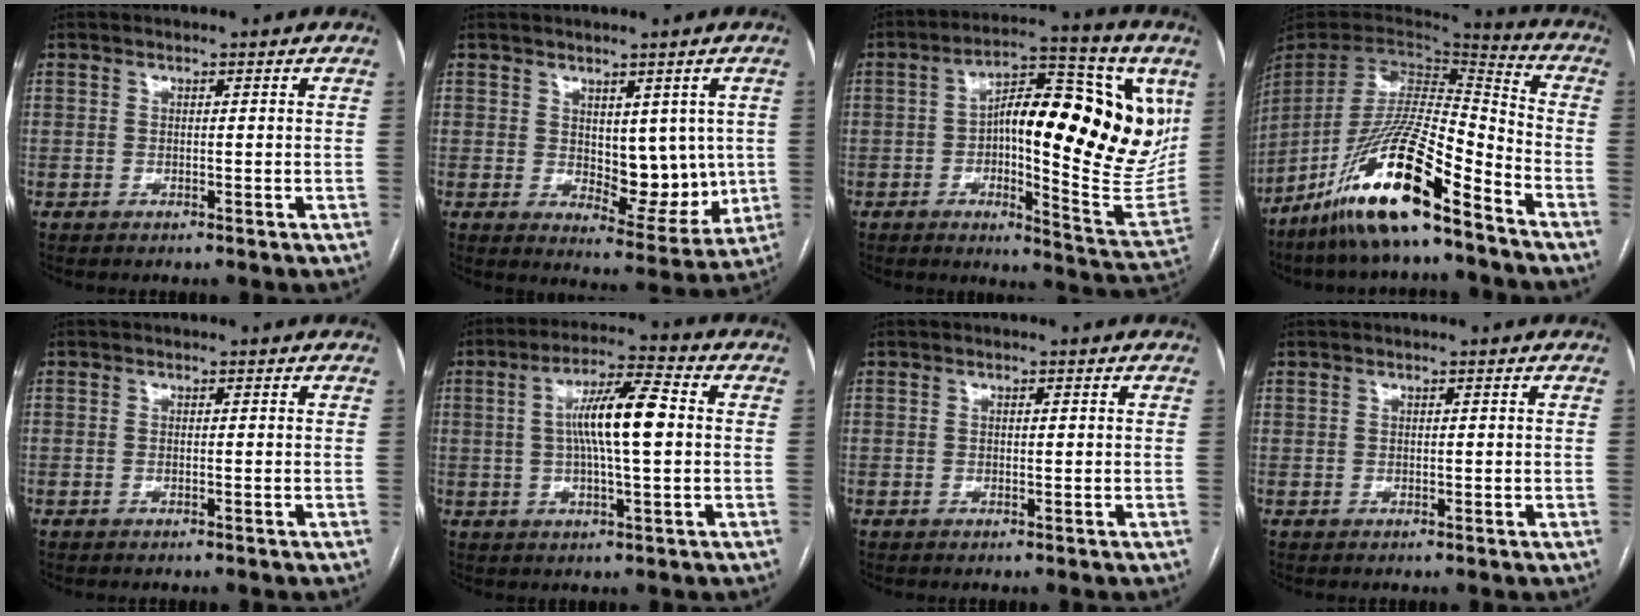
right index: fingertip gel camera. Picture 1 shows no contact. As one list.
[{"total": 8.6, "force": [0.8, 4.7, 7.1], "torque": [-0.080, -0.007, 0.029]}, {"total": 24.5, "force": [4.7, 6.8, 23.1], "torque": [-0.283, 0.036, 0.071]}, {"total": 18.9, "force": [-12.7, 2.8, 13.7], "torque": [-0.293, -0.024, -0.235]}, {"total": 0.0}, {"total": 10.3, "force": [0.9, 1.2, 10.2], "torque": [-0.187, 0.014, 0.012]}, {"total": 0.7, "force": [0.2, 0.2, 0.6], "torque": [-0.013, 0.000, 0.003]}, {"total": 0.6, "force": [0.5, 0.3, 0.2], "torque": [0.003, -0.001, 0.008]}]